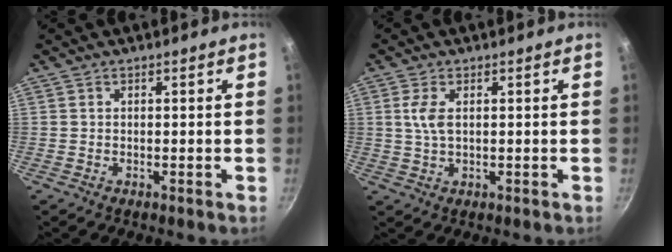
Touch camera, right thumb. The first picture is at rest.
{"total": 3.8, "force": [0.9, 1.8, 3.3], "torque": [-0.069, 0.002, 0.017]}